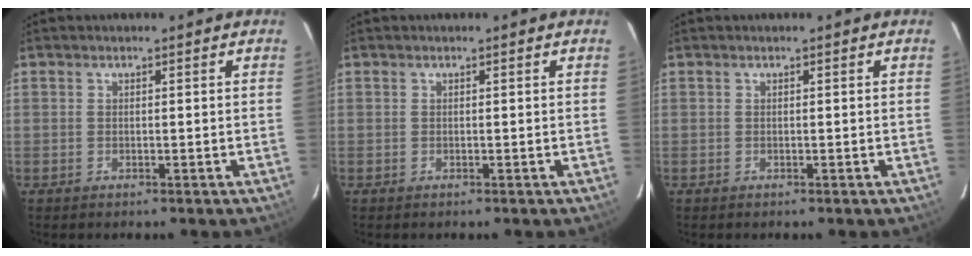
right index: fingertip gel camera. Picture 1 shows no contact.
{"total": 0.0}
{"total": 0.0}